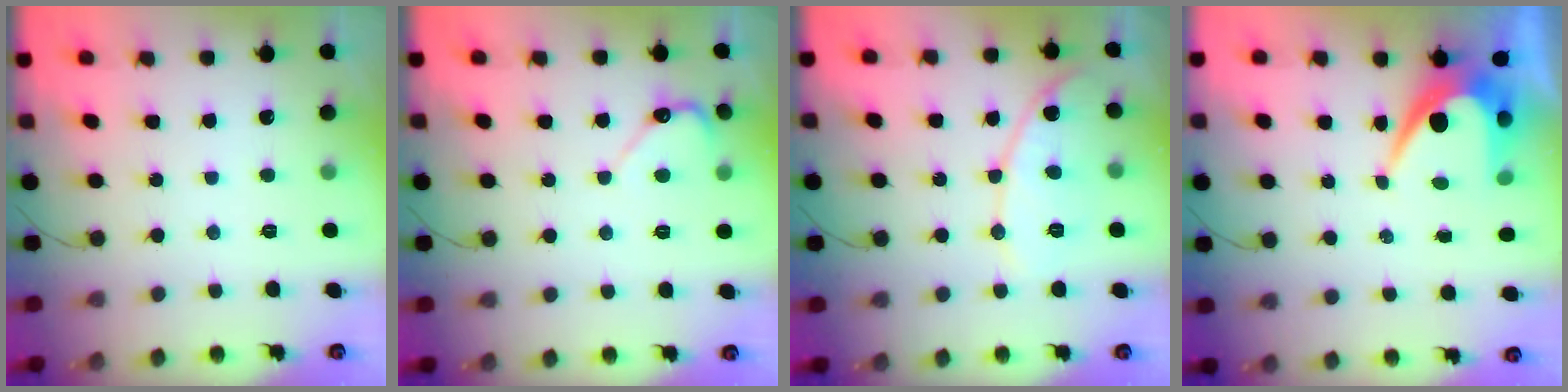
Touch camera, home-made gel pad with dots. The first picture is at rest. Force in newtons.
{"total": 4.5, "press": 4.5, "slide": 0.5}
{"total": 10.2, "press": 10.2, "slide": 0.4}
{"total": 8.0, "press": 8.0, "slide": 0.4}